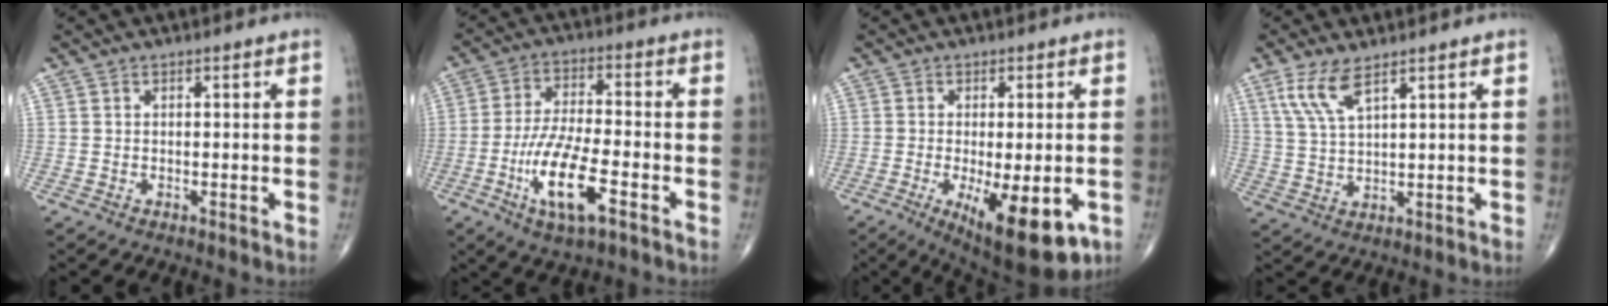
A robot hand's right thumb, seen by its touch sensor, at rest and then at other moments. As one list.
[{"total": 12.5, "force": [-5.0, 3.8, 10.8], "torque": [-0.210, 0.017, -0.092]}, {"total": 14.9, "force": [-5.3, 5.4, 12.8], "torque": [-0.167, -0.013, -0.062]}, {"total": 6.9, "force": [4.1, 2.0, 5.2], "torque": [-0.112, -0.014, 0.092]}]